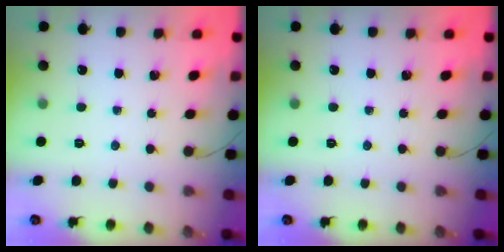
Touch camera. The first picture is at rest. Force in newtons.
{"total": 0.0}